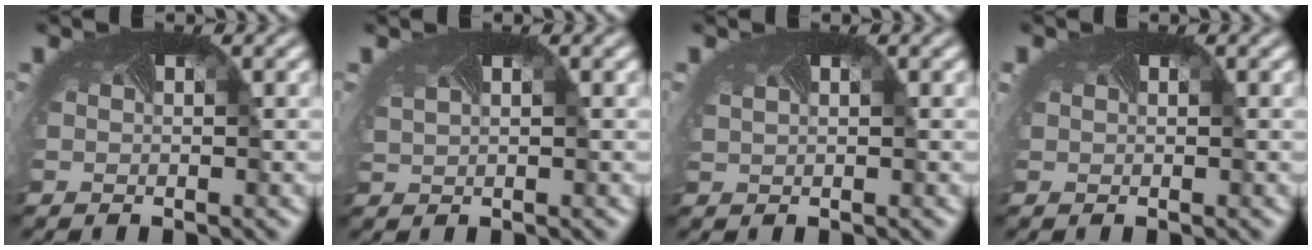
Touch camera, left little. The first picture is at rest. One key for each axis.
{"total": 1.4, "fx": 1.0, "fy": 0.7, "fz": 0.5, "tx": -0.032, "ty": 0.003, "tz": 0.025}
{"total": 1.2, "fx": 0.7, "fy": 0.7, "fz": 0.6, "tx": -0.018, "ty": 0.005, "tz": 0.012}
{"total": 0.8, "fx": 0.3, "fy": 0.5, "fz": 0.6, "tx": -0.016, "ty": 0.005, "tz": 0.006}